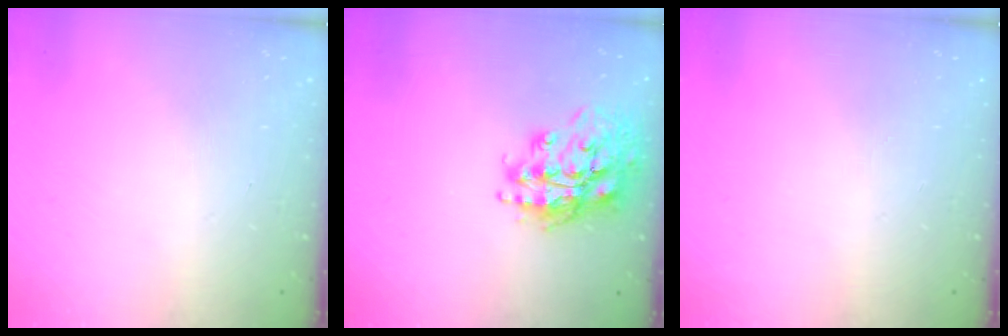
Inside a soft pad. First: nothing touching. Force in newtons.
{"total": 17.4, "press": 17.3, "slide": 2.4}
{"total": 0.0}